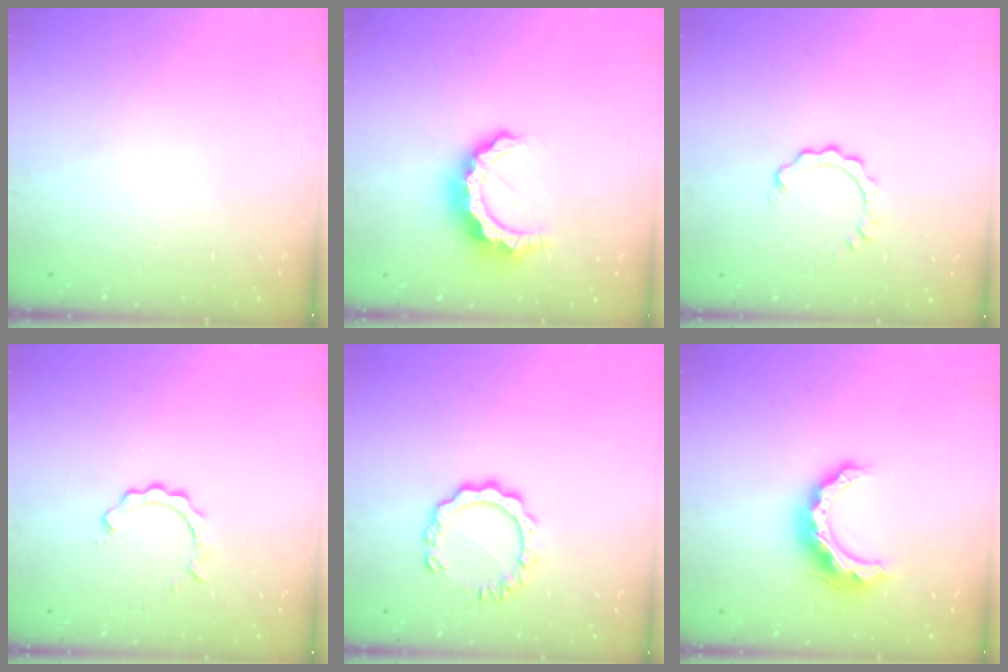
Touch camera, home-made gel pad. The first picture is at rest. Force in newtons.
{"total": 9.0, "press": 9.0, "slide": 0.3}
{"total": 1.7, "press": 1.7, "slide": 0.3}
{"total": 2.1, "press": 2.1, "slide": 0.2}
{"total": 8.5, "press": 8.4, "slide": 0.8}
{"total": 12.9, "press": 12.9, "slide": 0.5}